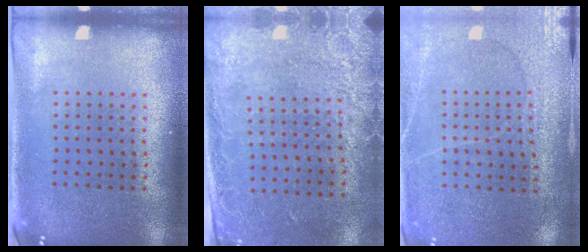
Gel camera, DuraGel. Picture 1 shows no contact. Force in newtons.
{"total": 2.7, "press": 2.0, "slide": 1.8}
{"total": 2.9, "press": 2.8, "slide": 0.4}